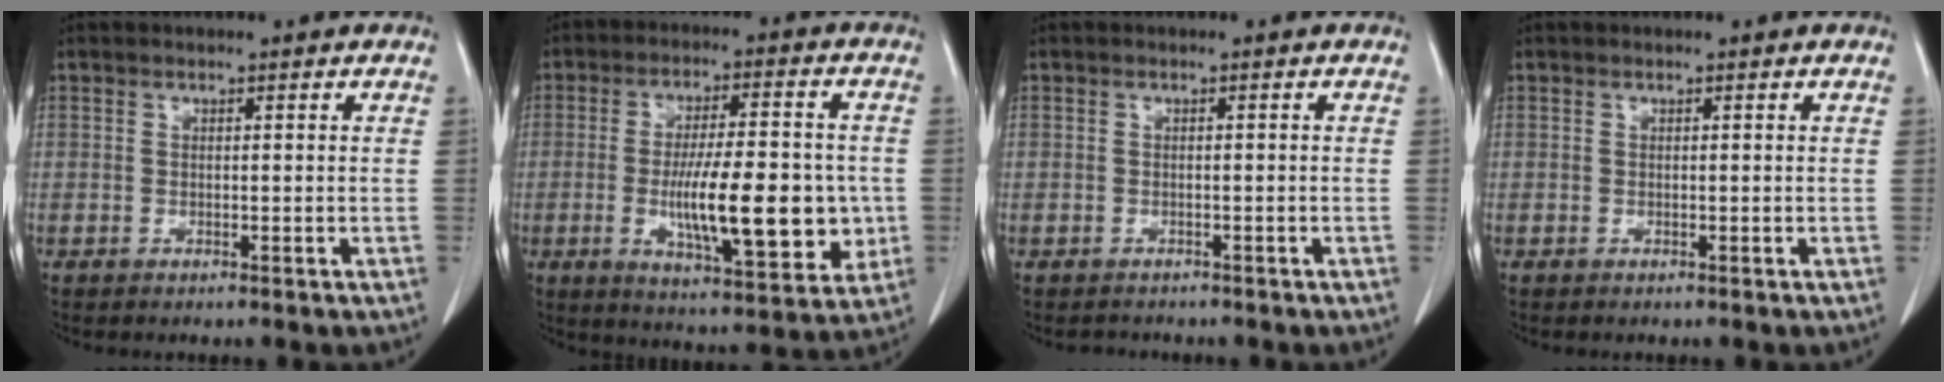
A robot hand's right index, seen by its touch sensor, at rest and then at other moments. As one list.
[{"total": 15.9, "force": [-2.1, 4.3, 15.1], "torque": [-0.243, -0.001, -0.025]}, {"total": 1.4, "force": [-1.2, 0.6, 0.0], "torque": [-0.003, -0.001, -0.018]}, {"total": 0.0}]